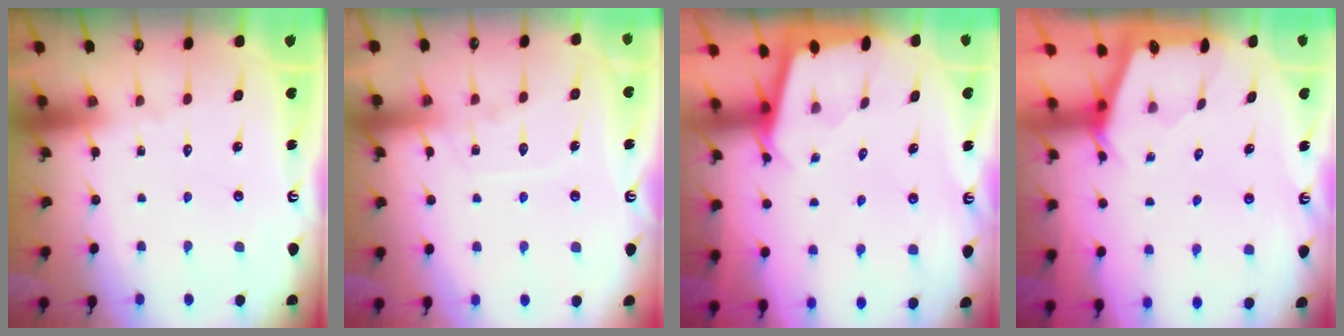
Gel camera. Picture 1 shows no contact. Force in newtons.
{"total": 9.4, "press": 9.3, "slide": 1.0}
{"total": 1.9, "press": 1.9, "slide": 0.1}
{"total": 2.1, "press": 2.1, "slide": 0.3}